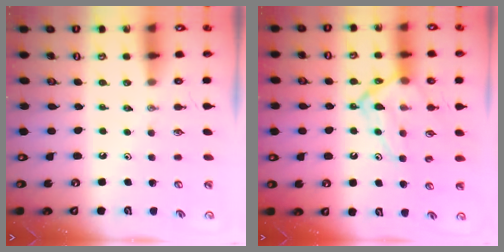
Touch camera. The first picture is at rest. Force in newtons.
{"total": 13.0, "press": 13.0, "slide": 1.2}